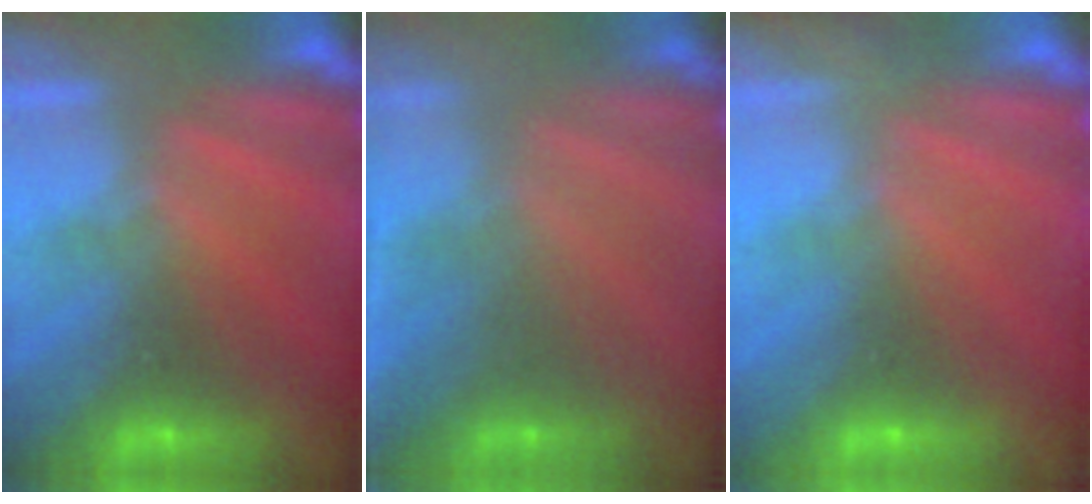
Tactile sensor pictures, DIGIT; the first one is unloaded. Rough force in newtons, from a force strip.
{"total": 1.1}
{"total": 2.8}